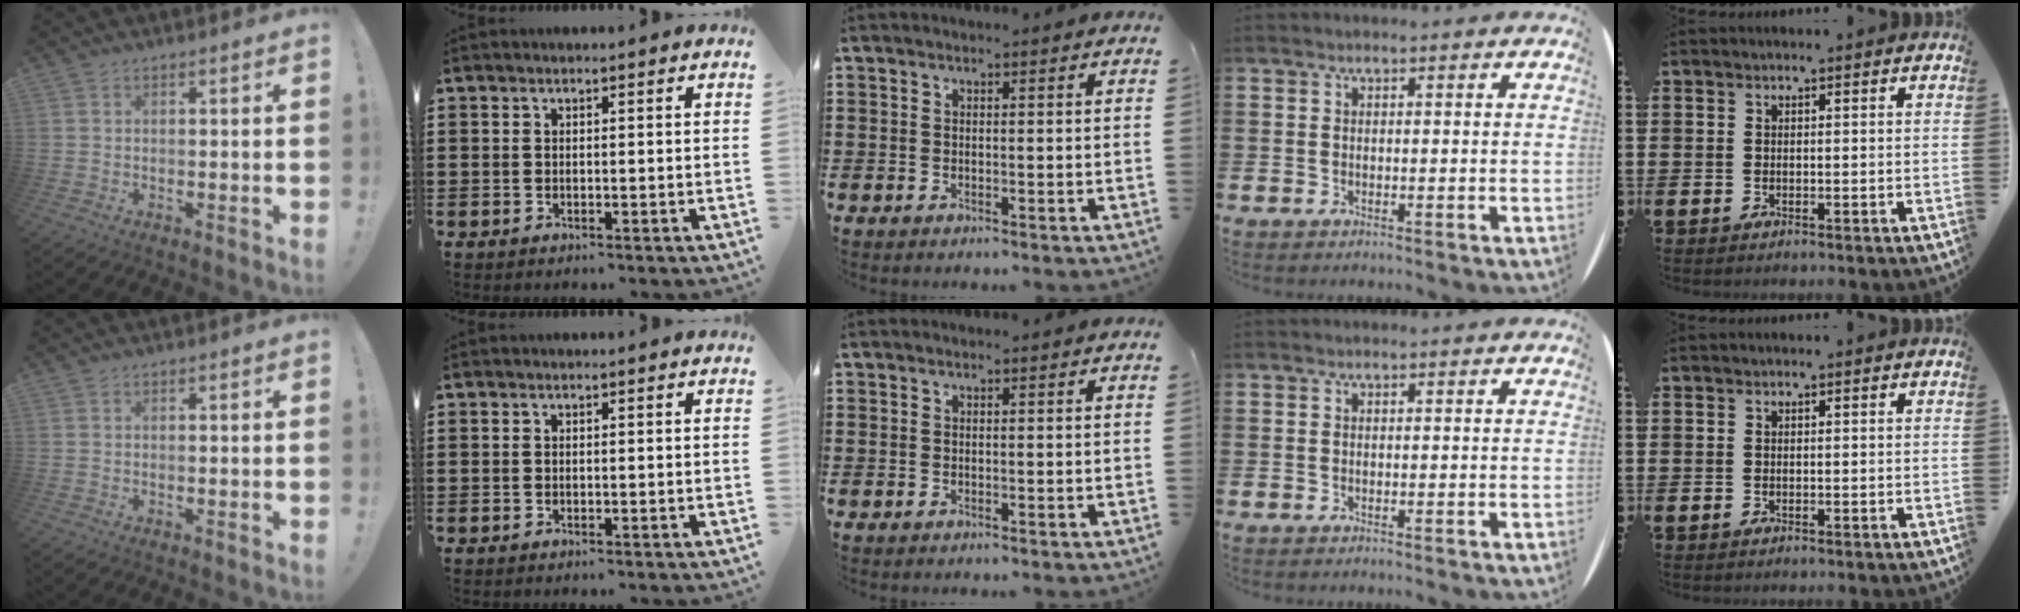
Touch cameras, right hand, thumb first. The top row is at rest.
{}